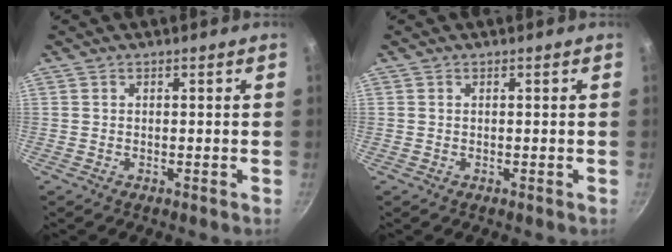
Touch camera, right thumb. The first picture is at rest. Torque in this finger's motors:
{"motor_torque": [0.16, 0.07, -0.21, 0.12, 0.02]}